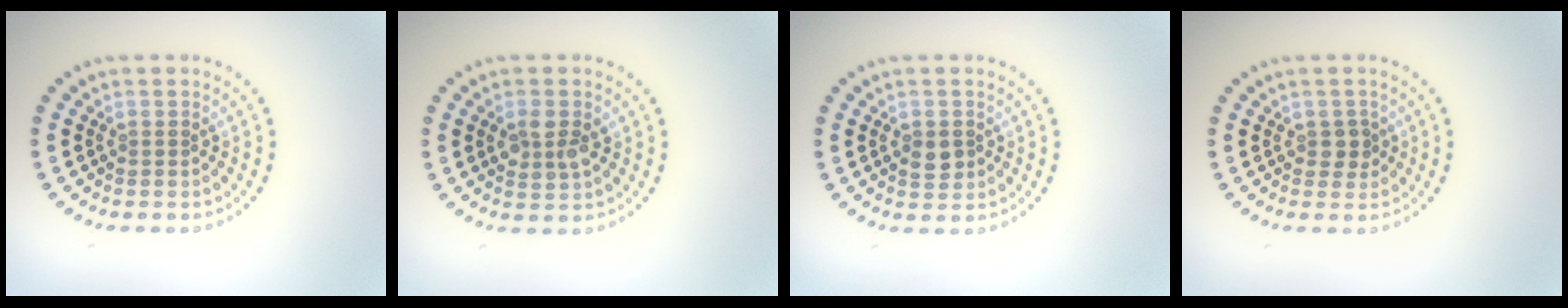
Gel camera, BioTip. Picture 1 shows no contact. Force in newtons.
{"total": 2.6, "press": 2.5, "slide": 0.6}
{"total": 1.8, "press": 1.8, "slide": 0.1}
{"total": 1.4, "press": 1.3, "slide": 0.4}